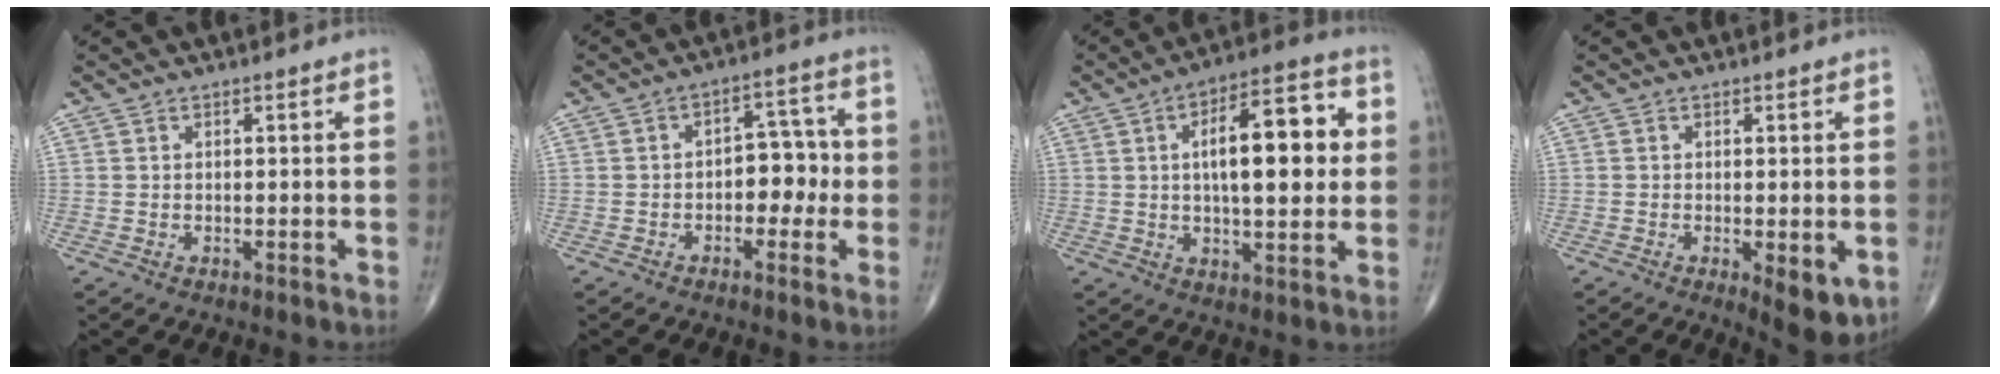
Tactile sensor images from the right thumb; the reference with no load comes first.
{"total": 6.8, "force": [-1.2, 4.5, 5.0], "torque": [-0.035, 0.029, -0.027]}
{"total": 16.6, "force": [2.5, 6.5, 15.0], "torque": [-0.198, 0.015, 0.033]}
{"total": 4.7, "force": [-1.1, 1.6, 4.2], "torque": [-0.060, -0.014, -0.014]}